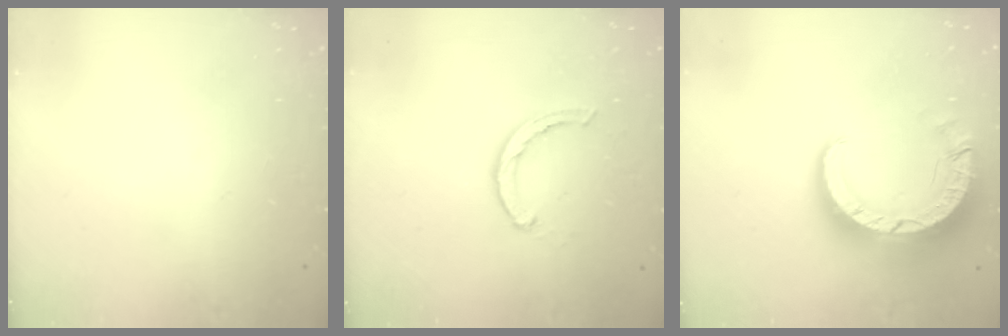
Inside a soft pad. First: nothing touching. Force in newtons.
{"total": 2.1, "press": 2.0, "slide": 0.4}
{"total": 11.5, "press": 11.5, "slide": 1.1}